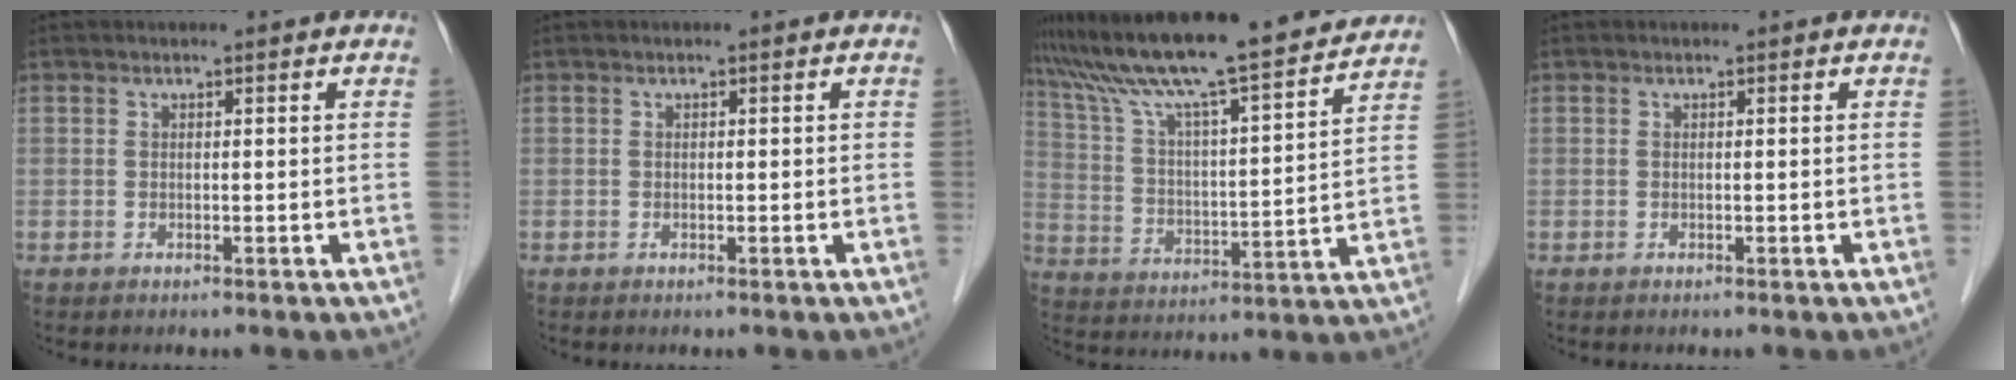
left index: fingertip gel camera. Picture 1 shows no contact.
{"total": 0.0}
{"total": 21.9, "force": [19.2, 0.8, 10.4], "torque": [-0.182, 0.005, 0.302]}
{"total": 0.0}